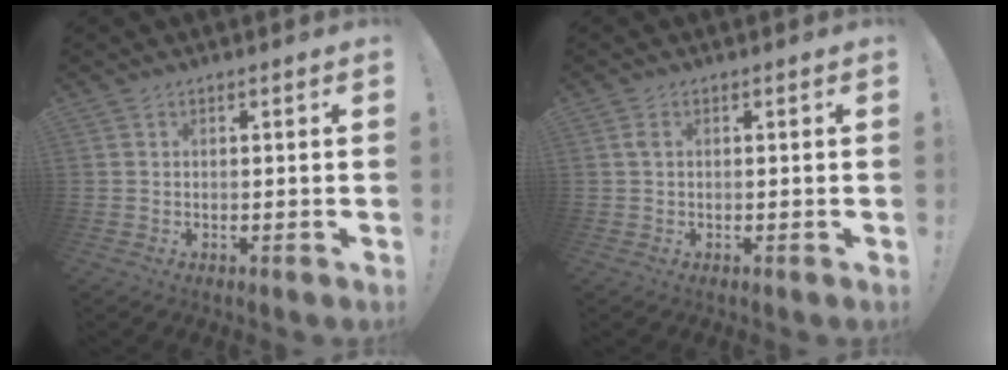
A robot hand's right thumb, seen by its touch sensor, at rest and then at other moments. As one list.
[{"total": 0.9, "force": [0.2, 0.4, 0.8], "torque": [-0.013, 0.001, 0.002]}]